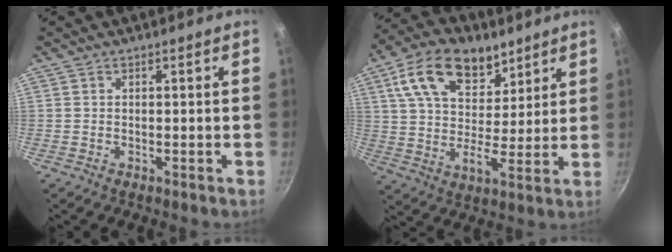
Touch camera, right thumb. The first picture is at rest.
{"total": 17.2, "force": [9.0, 10.2, 10.5], "torque": [-0.145, -0.025, 0.149]}